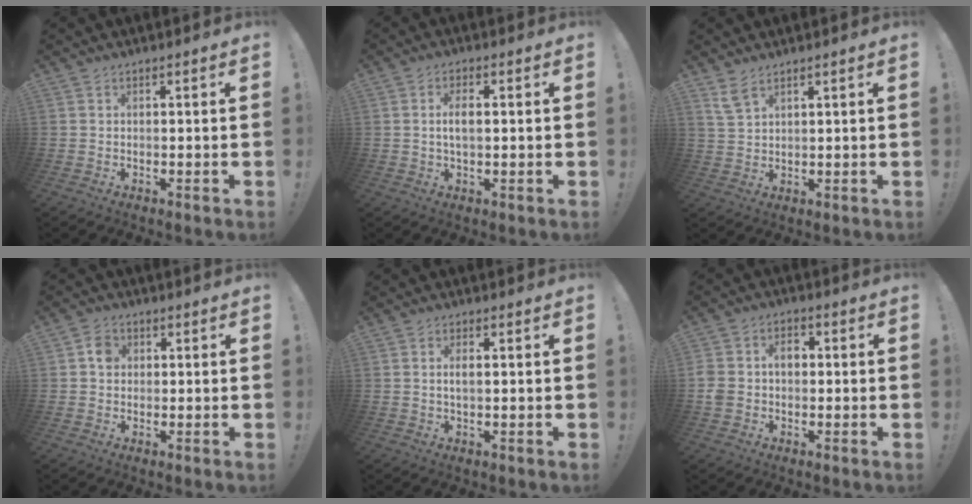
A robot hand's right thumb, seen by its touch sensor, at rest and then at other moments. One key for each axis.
{"total": 4.3, "fx": 0.3, "fy": 1.8, "fz": 3.9, "tx": -0.061, "ty": 0.004, "tz": 0.002}
{"total": 4.6, "fx": 3.4, "fy": 1.5, "fz": 2.7, "tx": -0.050, "ty": -0.015, "tz": 0.065}
{"total": 4.0, "fx": 0.4, "fy": 3.5, "fz": 1.9, "tx": -0.019, "ty": 0.003, "tz": 0.005}
{"total": 2.6, "fx": 0.2, "fy": 0.8, "fz": 2.5, "tx": -0.036, "ty": -0.002, "tz": 0.000}
{"total": 6.3, "fx": -0.1, "fy": 5.0, "fz": 3.8, "tx": -0.072, "ty": 0.010, "tz": -0.003}